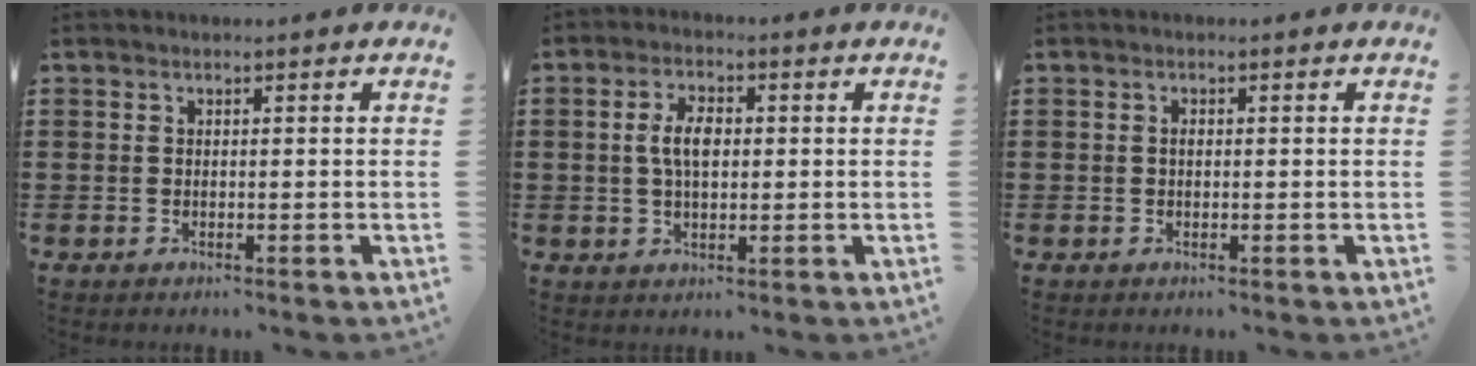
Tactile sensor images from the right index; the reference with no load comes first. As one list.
[{"total": 4.9, "force": [0.4, 2.4, 4.2], "torque": [-0.092, 0.008, 0.003]}, {"total": 0.7, "force": [0.0, 0.4, 0.6], "torque": [-0.013, 0.000, -0.001]}]